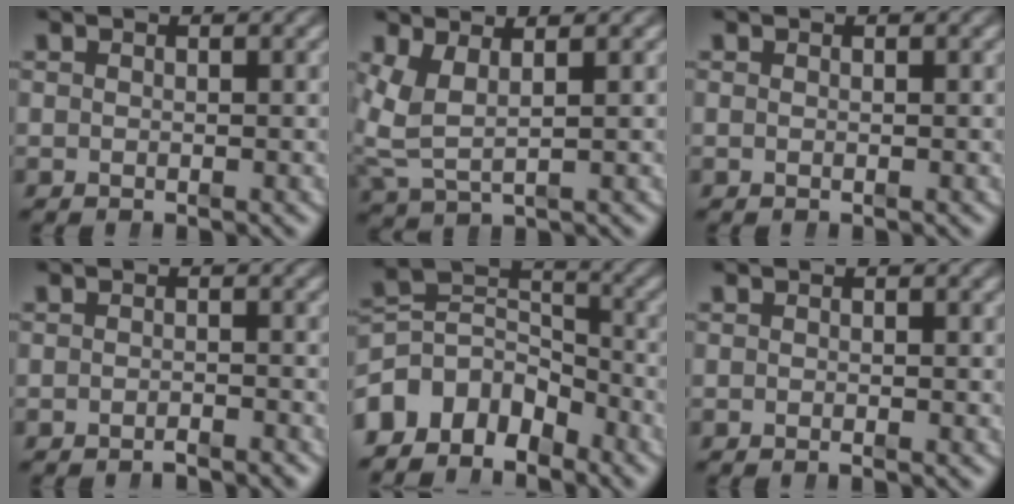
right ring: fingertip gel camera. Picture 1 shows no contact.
{"total": 5.0, "force": [1.1, 3.5, 3.4], "torque": [-0.101, -0.017, 0.027]}
{"total": 0.0}
{"total": 1.5, "force": [-1.5, -0.1, 0.3], "torque": [-0.001, -0.003, -0.025]}
{"total": 10.0, "force": [-2.4, 7.9, 5.7], "torque": [-0.111, -0.042, -0.034]}
{"total": 0.6, "force": [-0.6, -0.1, 0.2], "torque": [0.001, 0.002, -0.011]}